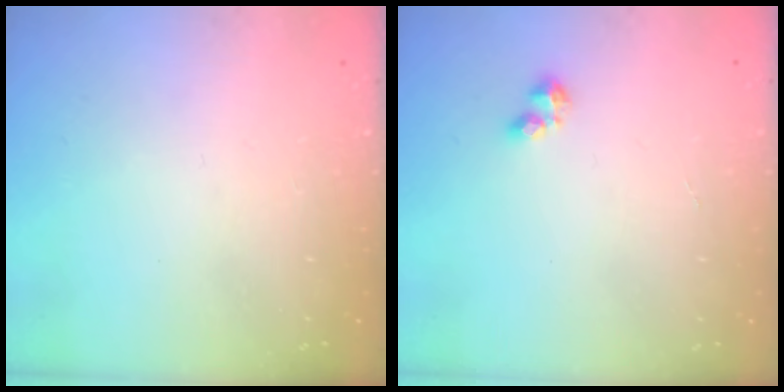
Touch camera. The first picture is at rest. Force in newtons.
{"total": 2.6, "press": 2.5, "slide": 0.5}